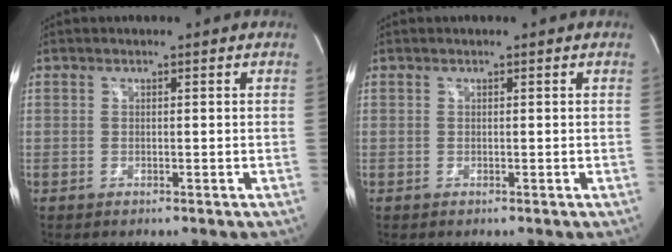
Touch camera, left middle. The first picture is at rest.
{"total": 0.0}